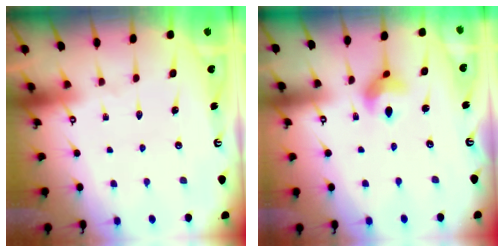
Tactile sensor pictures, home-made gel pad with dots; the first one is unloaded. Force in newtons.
{"total": 6.7, "press": 6.7, "slide": 0.3}